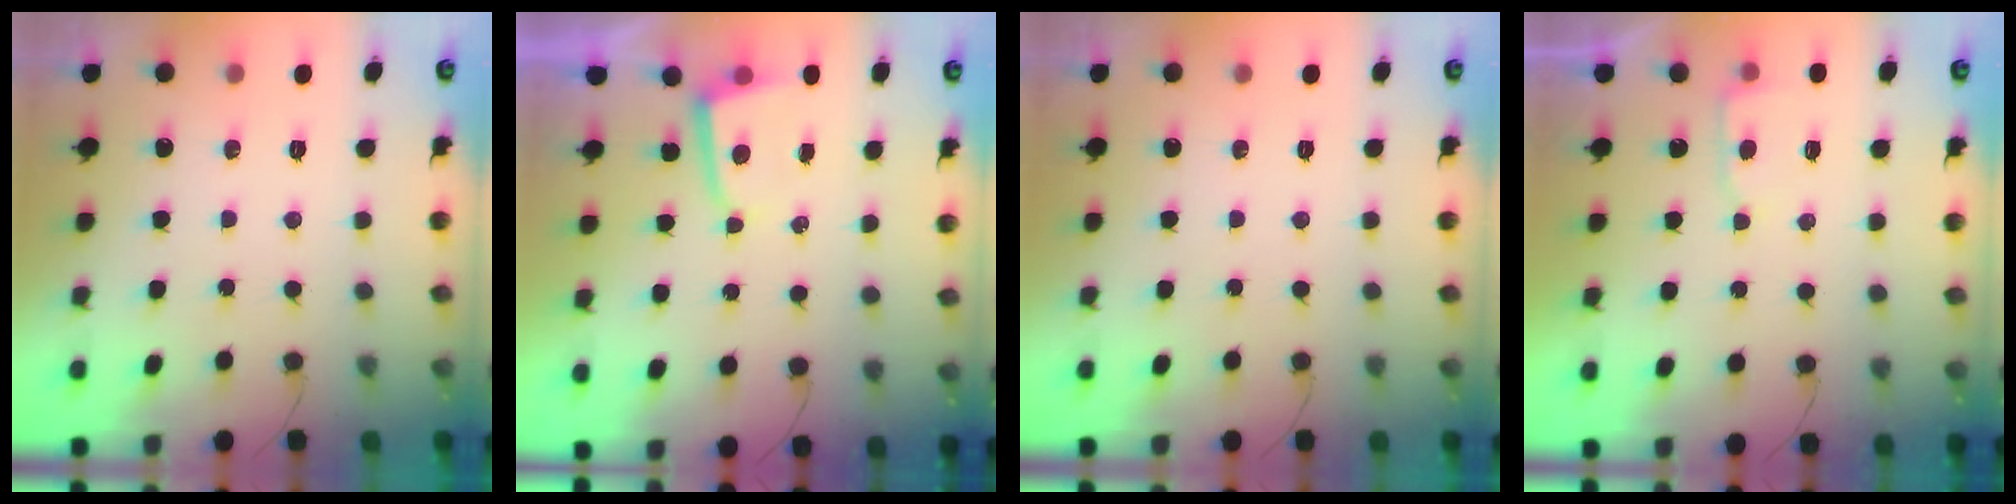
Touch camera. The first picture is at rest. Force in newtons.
{"total": 1.6, "press": 1.6, "slide": 0.3}
{"total": 0.0}
{"total": 3.4, "press": 3.4, "slide": 0.2}